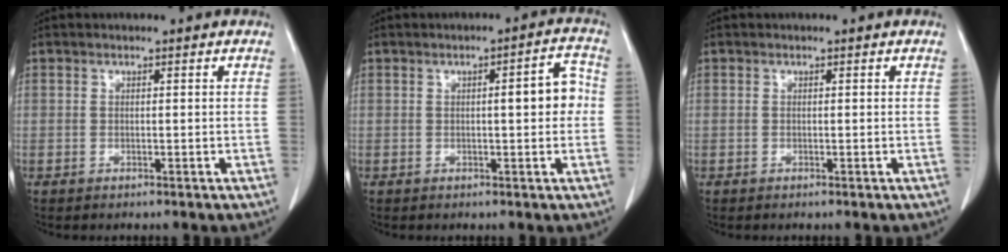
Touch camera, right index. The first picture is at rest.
{"total": 5.1, "force": [0.1, 1.2, 4.9], "torque": [-0.062, 0.017, -0.002]}
{"total": 0.0}